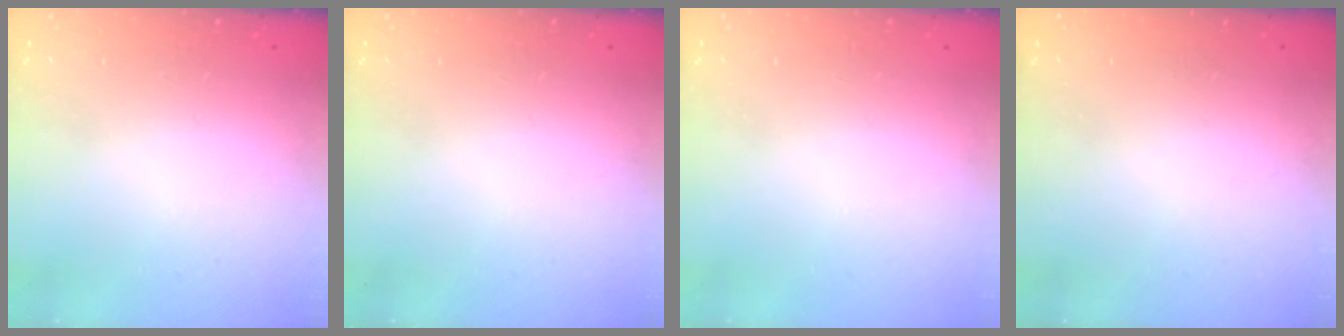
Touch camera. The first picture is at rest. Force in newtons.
{"total": 0.0}
{"total": 0.0}
{"total": 0.0}